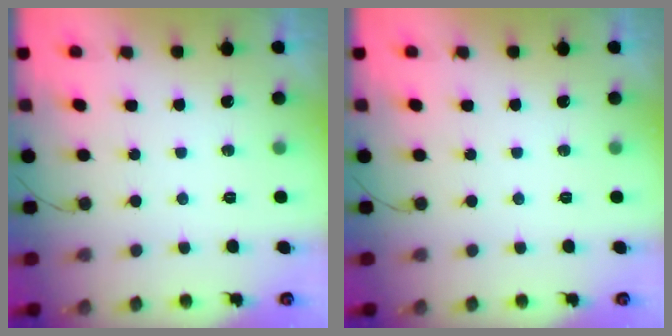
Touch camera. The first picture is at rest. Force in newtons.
{"total": 0.0}